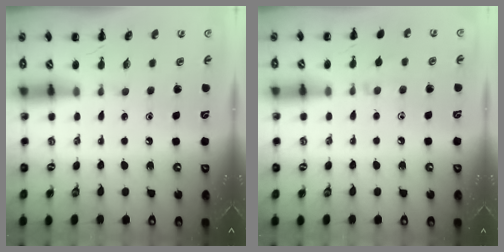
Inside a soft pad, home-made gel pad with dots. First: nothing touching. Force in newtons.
{"total": 5.2, "press": 4.8, "slide": 1.9}